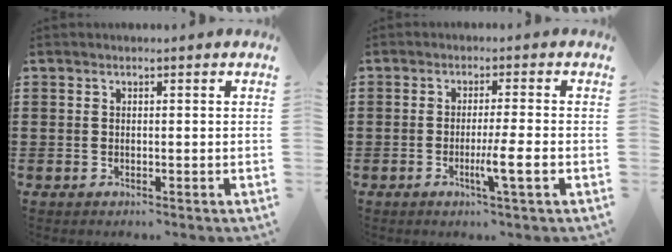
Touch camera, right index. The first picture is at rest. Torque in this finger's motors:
{"motor_torque": [1.06, -0.14, 0.28, 0.14]}